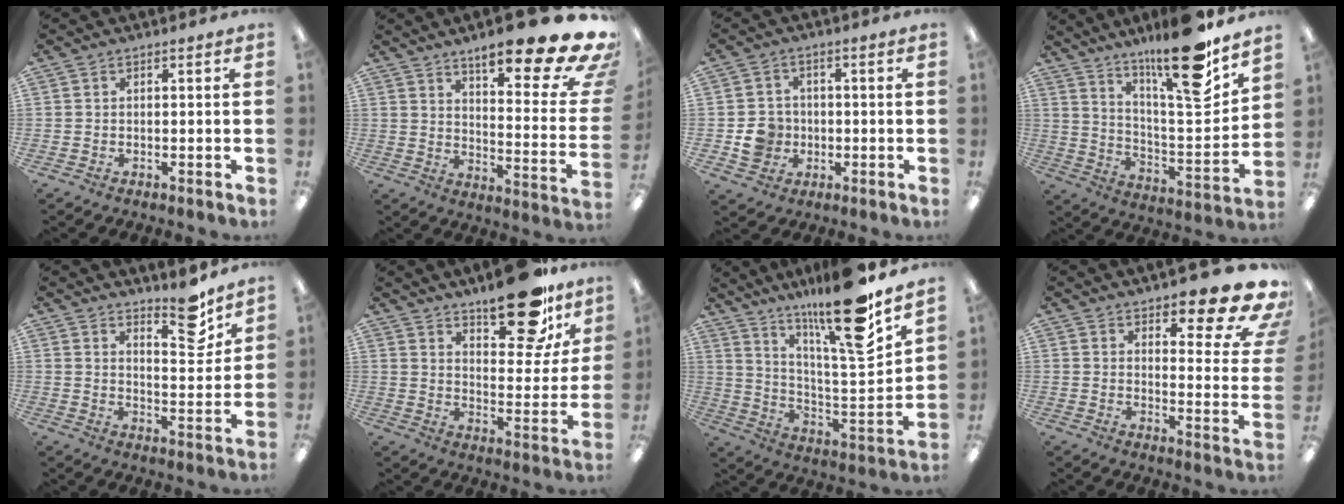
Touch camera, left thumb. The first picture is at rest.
{"total": 20.1, "force": [14.5, 4.0, 13.4], "torque": [-0.183, -0.122, 0.228]}
{"total": 6.6, "force": [-1.3, 6.1, 2.2], "torque": [-0.042, 0.009, -0.023]}
{"total": 20.3, "force": [15.4, 3.7, 12.6], "torque": [-0.199, -0.111, 0.247]}
{"total": 9.9, "force": [8.1, 2.9, 5.0], "torque": [-0.048, -0.064, 0.135]}
{"total": 18.2, "force": [13.4, 6.9, 10.2], "torque": [-0.134, -0.084, 0.221]}
{"total": 20.9, "force": [16.4, 2.2, 12.8], "torque": [-0.210, -0.117, 0.258]}
{"total": 14.4, "force": [11.2, 3.7, 8.2], "torque": [-0.101, -0.095, 0.184]}